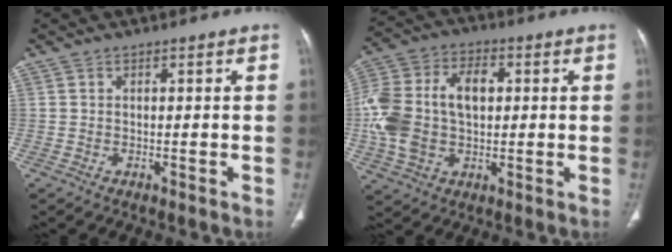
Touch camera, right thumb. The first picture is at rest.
{"total": 16.7, "force": [0.8, 10.9, 12.6], "torque": [-0.256, 0.025, 0.015]}